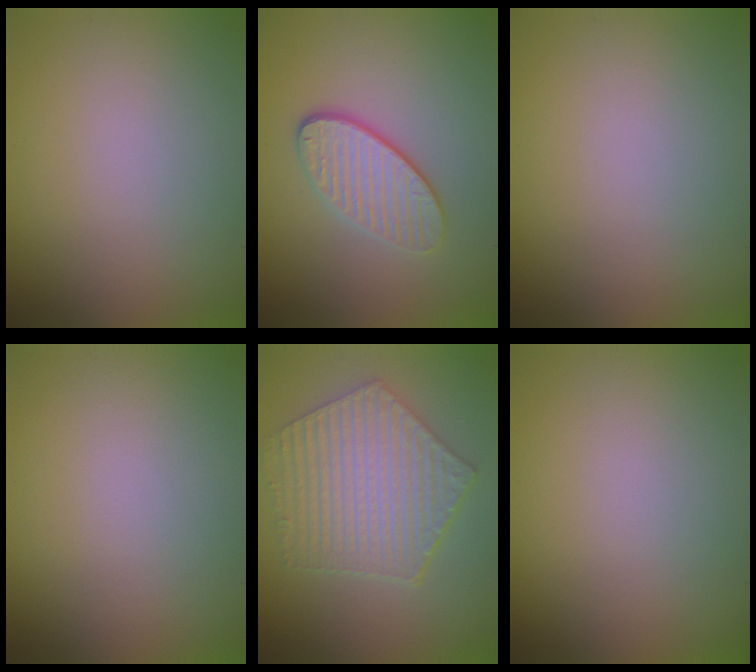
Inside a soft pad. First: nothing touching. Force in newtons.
{"total": 3.7, "press": 3.2, "slide": 1.9}
{"total": 0.0}
{"total": 0.0}
{"total": 6.1, "press": 4.9, "slide": 3.6}
{"total": 0.0}